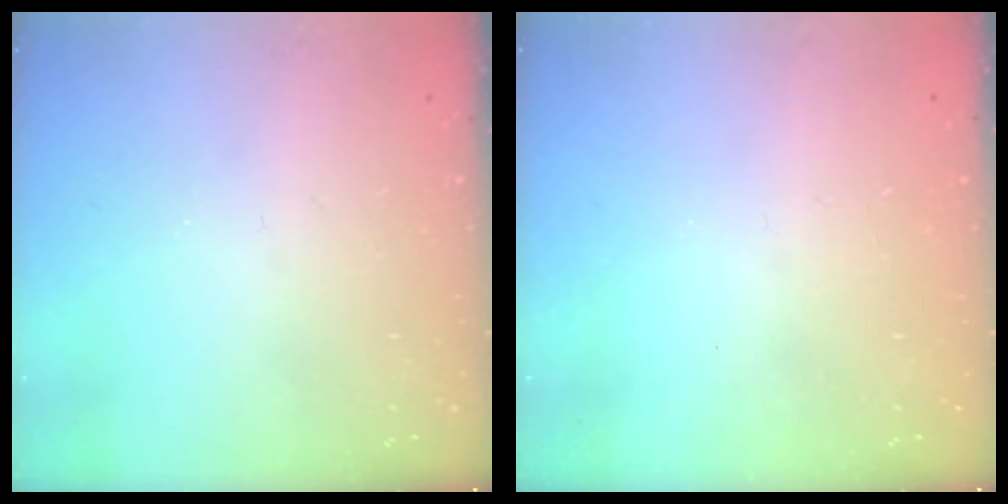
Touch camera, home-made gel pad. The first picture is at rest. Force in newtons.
{"total": 0.0}